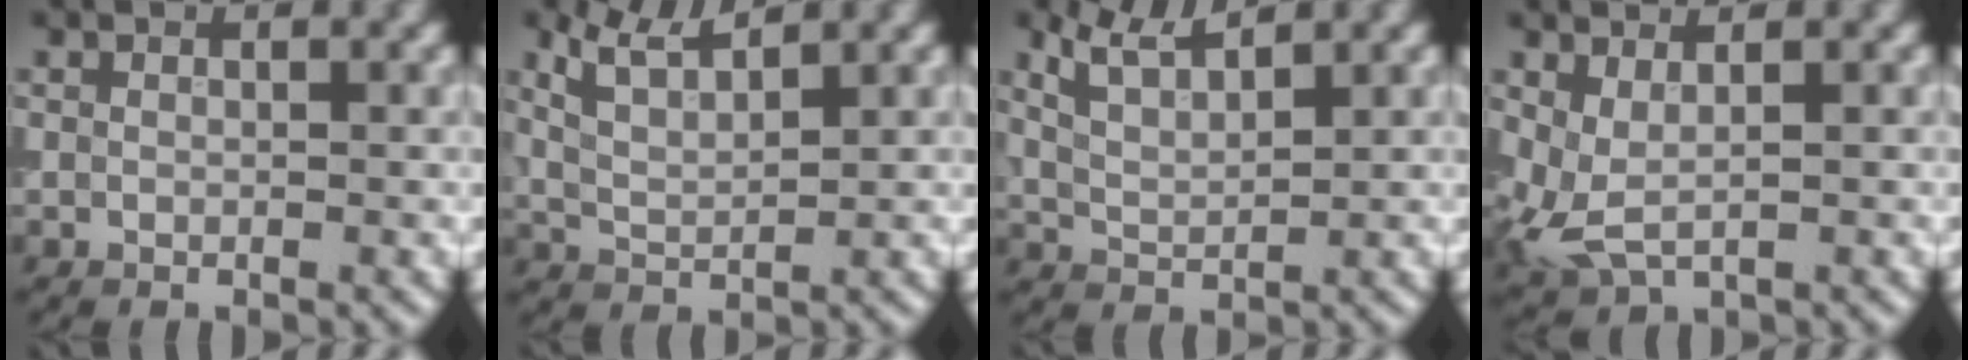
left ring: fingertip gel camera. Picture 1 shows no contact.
{"total": 3.7, "force": [2.8, 1.0, 2.2], "torque": [-0.052, 0.011, 0.060]}
{"total": 3.5, "force": [2.8, 0.8, 1.9], "torque": [-0.045, 0.010, 0.060]}
{"total": 2.7, "force": [1.0, 1.1, 2.2], "torque": [-0.059, -0.006, 0.020]}